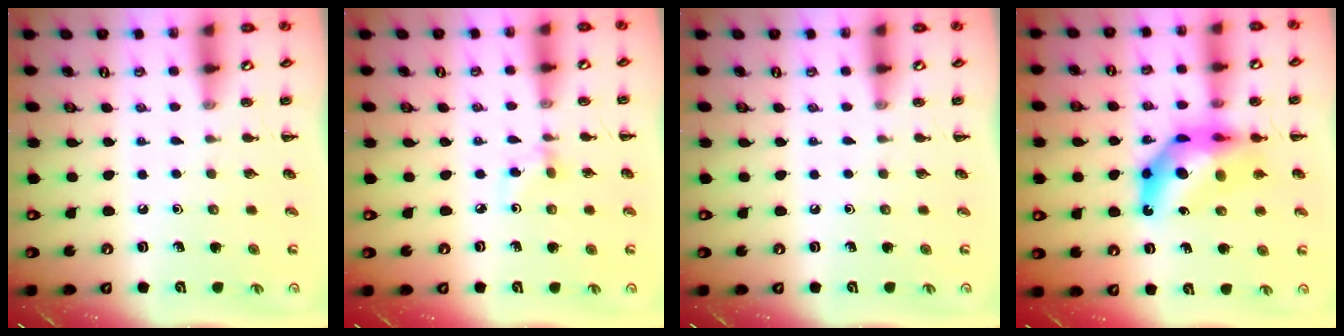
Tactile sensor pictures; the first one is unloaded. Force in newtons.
{"total": 2.6, "press": 2.5, "slide": 0.8}
{"total": 0.0}
{"total": 13.5, "press": 12.9, "slide": 3.9}